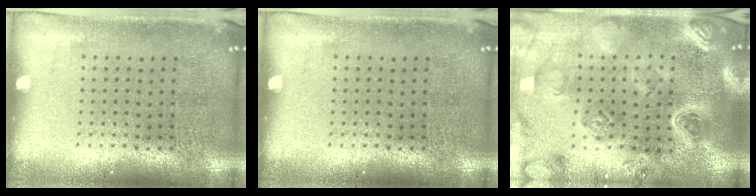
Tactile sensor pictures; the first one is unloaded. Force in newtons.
{"total": 0.0}
{"total": 2.9, "press": 2.9, "slide": 0.7}